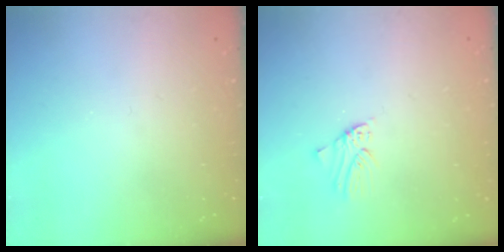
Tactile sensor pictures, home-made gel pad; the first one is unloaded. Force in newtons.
{"total": 0.7, "press": 0.7, "slide": 0.1}